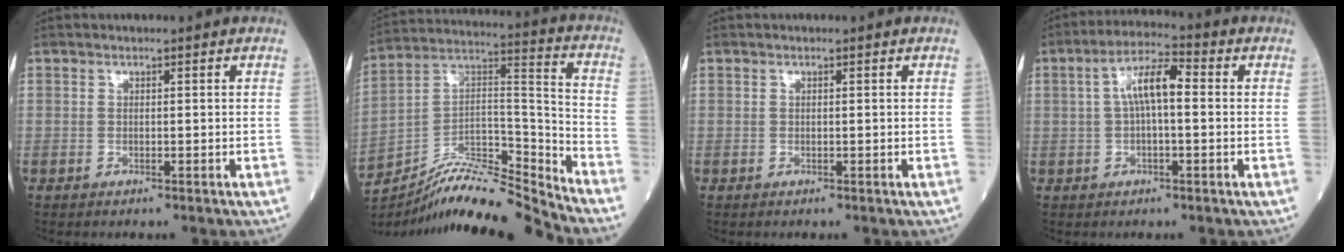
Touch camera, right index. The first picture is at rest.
{"total": 15.2, "force": [-14.7, -0.1, 3.9], "torque": [-0.060, 0.054, -0.266]}
{"total": 0.0}
{"total": 7.0, "force": [0.8, 1.9, 6.7], "torque": [-0.126, 0.026, 0.012]}